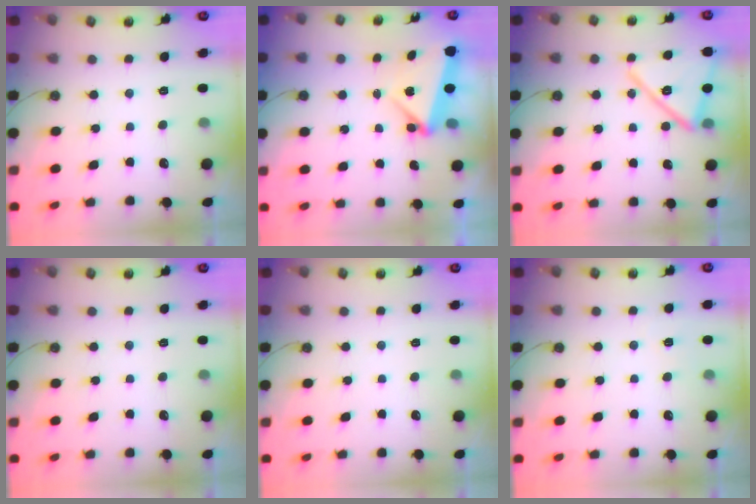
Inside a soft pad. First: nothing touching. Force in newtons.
{"total": 6.9, "press": 6.8, "slide": 1.0}
{"total": 16.1, "press": 16.1, "slide": 0.9}
{"total": 0.0}
{"total": 0.0}
{"total": 3.2, "press": 3.1, "slide": 0.5}